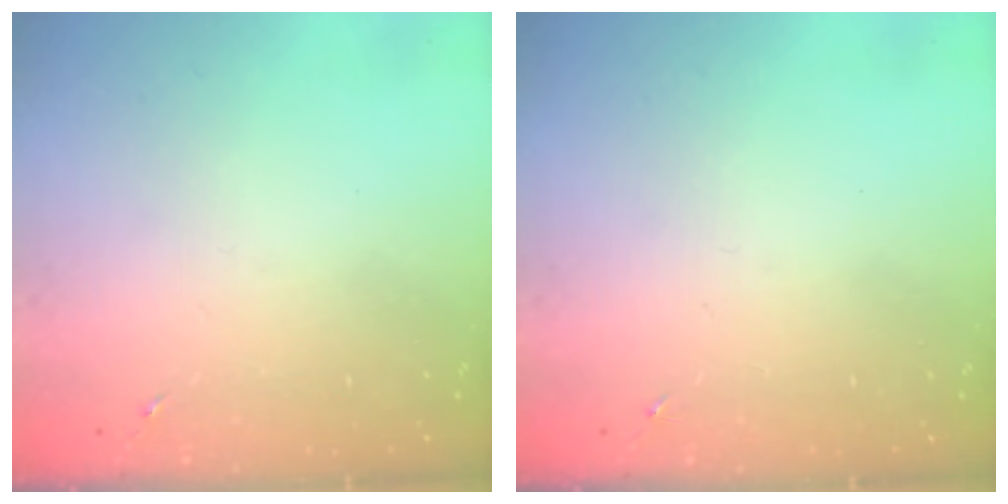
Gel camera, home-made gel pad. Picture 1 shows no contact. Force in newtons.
{"total": 0.0}